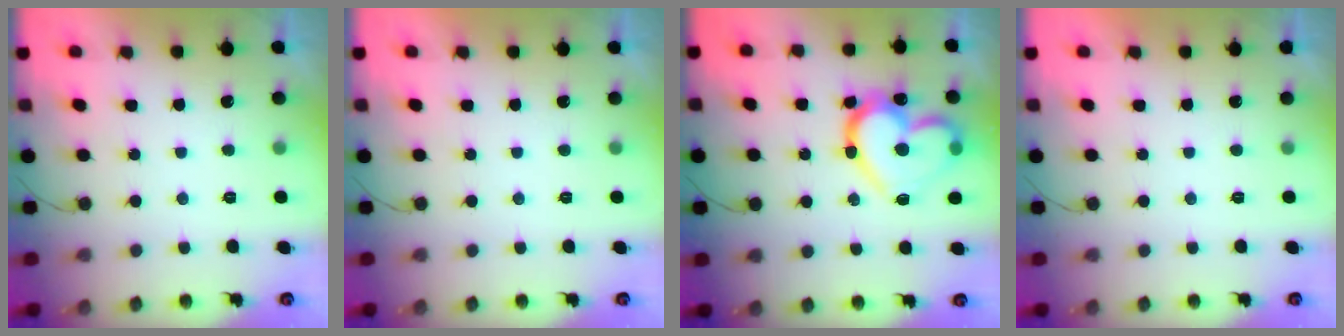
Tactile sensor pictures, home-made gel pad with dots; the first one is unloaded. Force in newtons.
{"total": 1.8, "press": 1.7, "slide": 0.1}
{"total": 21.0, "press": 20.9, "slide": 1.9}
{"total": 1.7, "press": 1.7, "slide": 0.0}